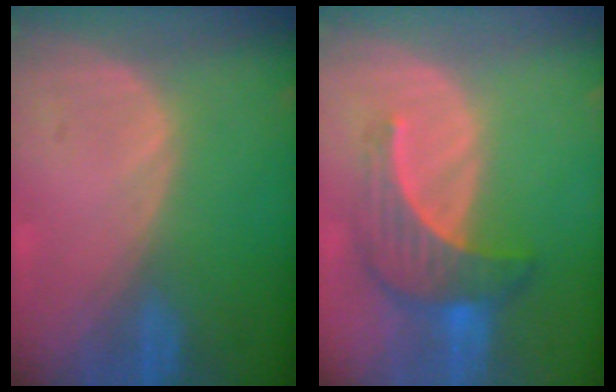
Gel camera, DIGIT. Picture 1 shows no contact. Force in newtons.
{"total": 7.4, "press": 6.8, "slide": 2.8}